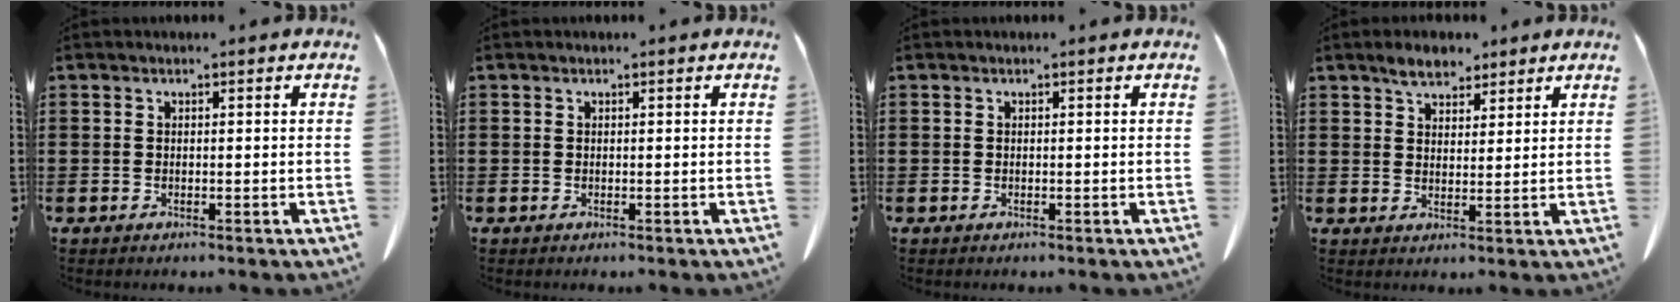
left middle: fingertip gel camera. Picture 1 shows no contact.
{"total": 0.0}
{"total": 0.0}
{"total": 4.3, "force": [3.5, 1.8, 1.6], "torque": [-0.040, 0.001, 0.068]}